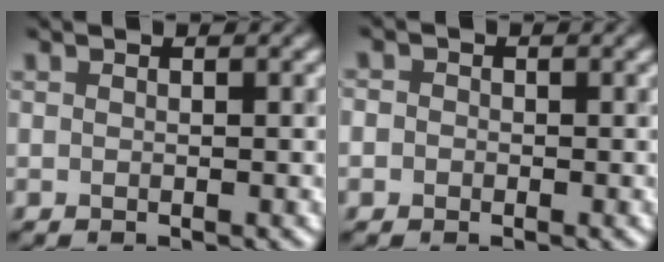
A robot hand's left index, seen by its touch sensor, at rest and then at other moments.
{"total": 1.3, "force": [-0.1, 1.3, 0.2], "torque": [0.016, 0.003, -0.019]}